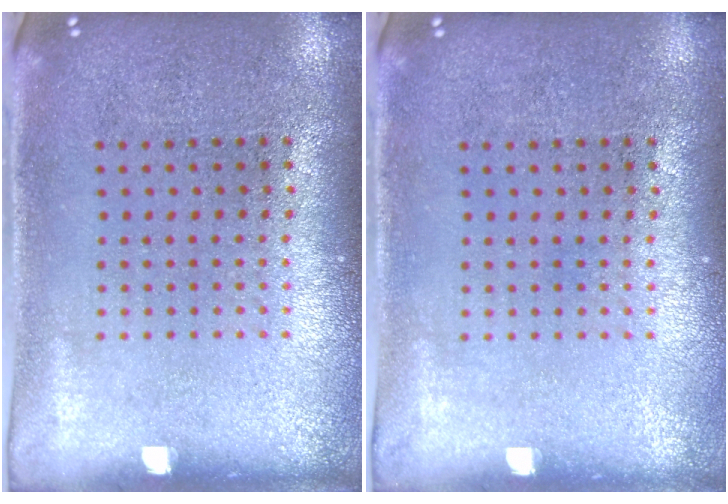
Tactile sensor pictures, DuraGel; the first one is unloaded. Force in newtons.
{"total": 0.0}